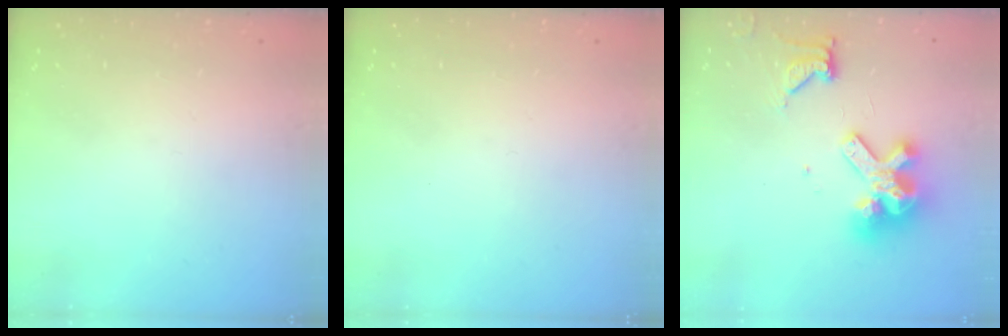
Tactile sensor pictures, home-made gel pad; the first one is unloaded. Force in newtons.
{"total": 0.0}
{"total": 13.3, "press": 13.2, "slide": 1.6}